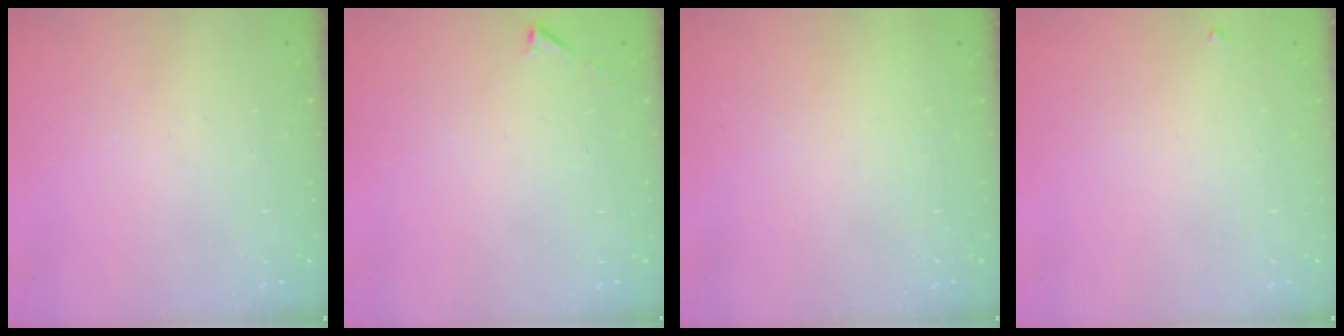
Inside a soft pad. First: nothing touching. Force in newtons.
{"total": 2.9, "press": 2.9, "slide": 0.4}
{"total": 1.7, "press": 1.7, "slide": 0.1}
{"total": 2.6, "press": 2.6, "slide": 0.4}